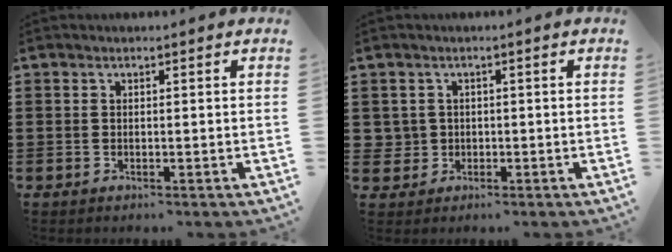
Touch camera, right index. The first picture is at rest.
{"total": 2.0, "force": [-0.5, 1.9, 0.2], "torque": [-0.014, 0.003, -0.012]}